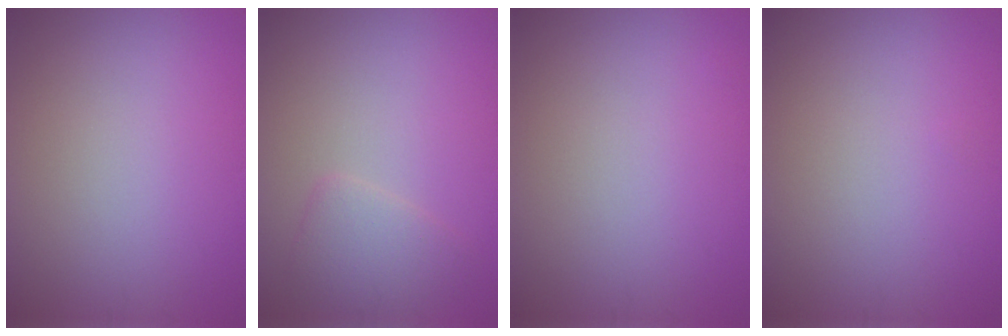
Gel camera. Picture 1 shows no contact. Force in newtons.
{"total": 2.5, "press": 2.5, "slide": 0.2}
{"total": 0.0}
{"total": 0.0}